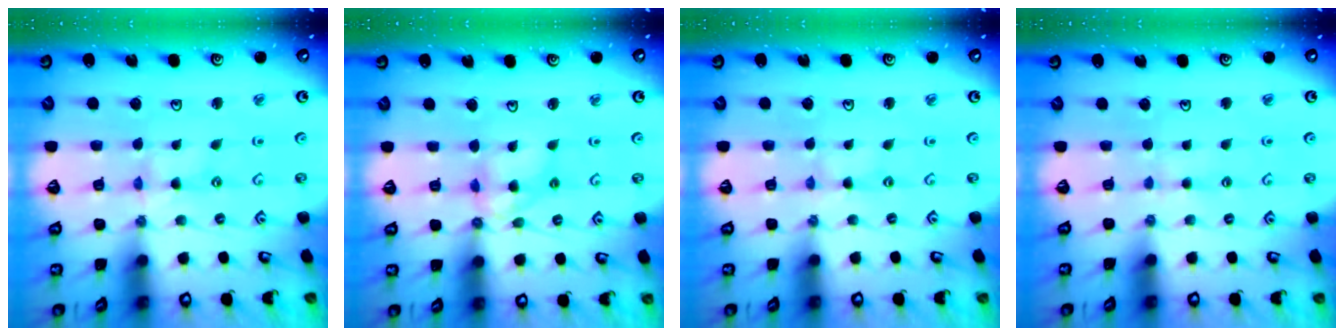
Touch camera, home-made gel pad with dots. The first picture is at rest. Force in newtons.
{"total": 9.0, "press": 9.0, "slide": 1.0}
{"total": 0.0}
{"total": 2.4, "press": 2.4, "slide": 0.3}